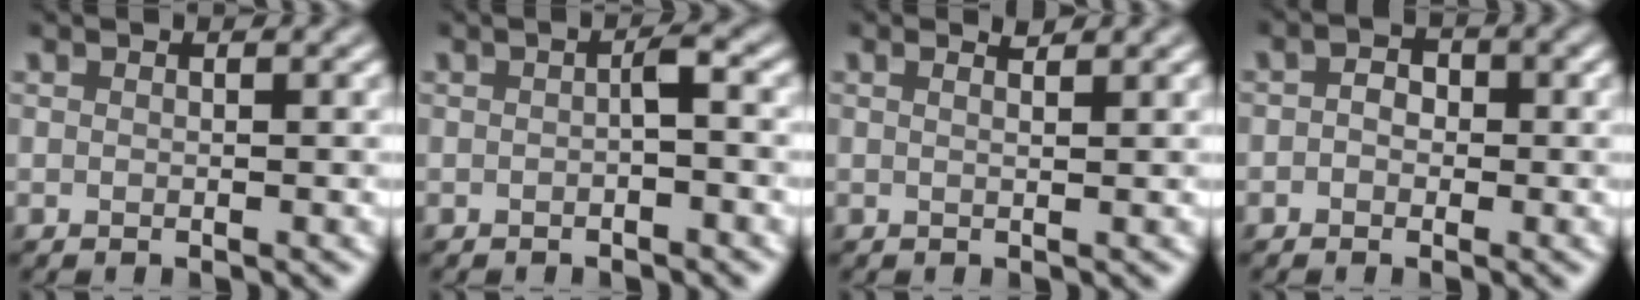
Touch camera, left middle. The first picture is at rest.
{"total": 1.4, "force": [-0.4, 0.2, 1.3], "torque": [-0.022, 0.005, -0.008]}
{"total": 1.7, "force": [1.0, 0.5, 1.3], "torque": [-0.008, 0.001, -0.007]}
{"total": 1.8, "force": [-0.3, 1.4, 1.1], "torque": [-0.013, 0.002, -0.015]}